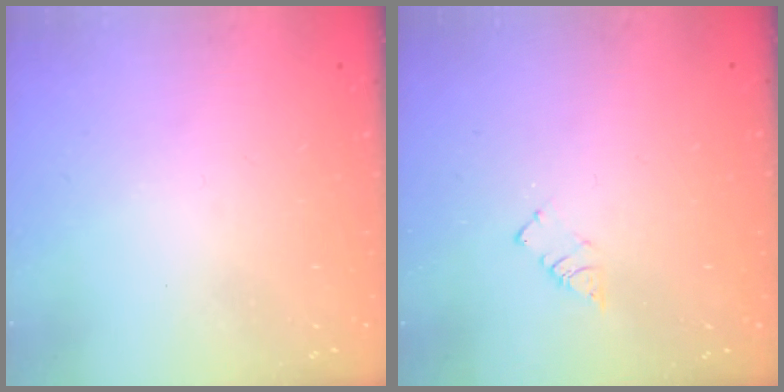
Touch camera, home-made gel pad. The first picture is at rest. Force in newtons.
{"total": 2.6, "press": 2.6, "slide": 0.3}